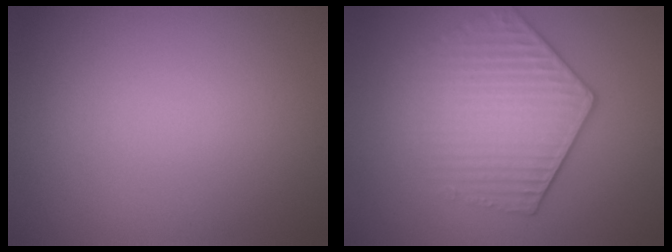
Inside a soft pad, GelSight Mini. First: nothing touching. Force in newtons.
{"total": 4.6, "press": 3.8, "slide": 2.6}